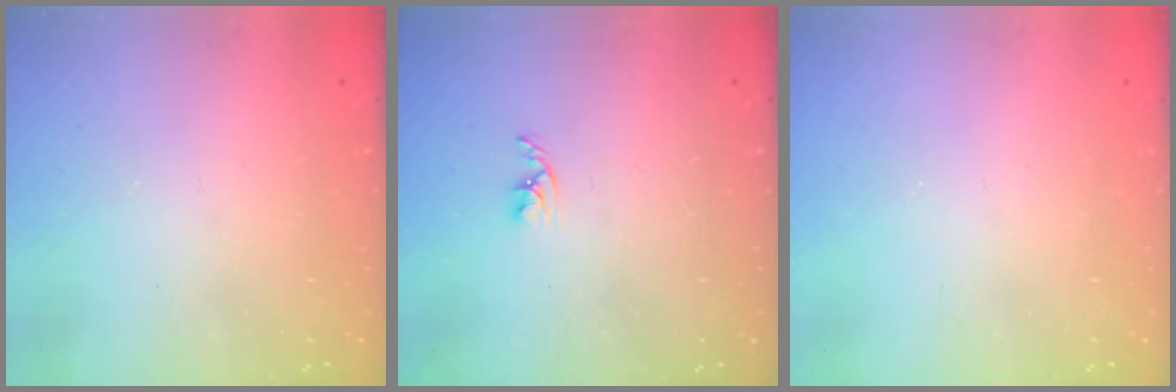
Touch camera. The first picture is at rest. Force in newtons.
{"total": 2.7, "press": 2.7, "slide": 0.5}
{"total": 0.0}